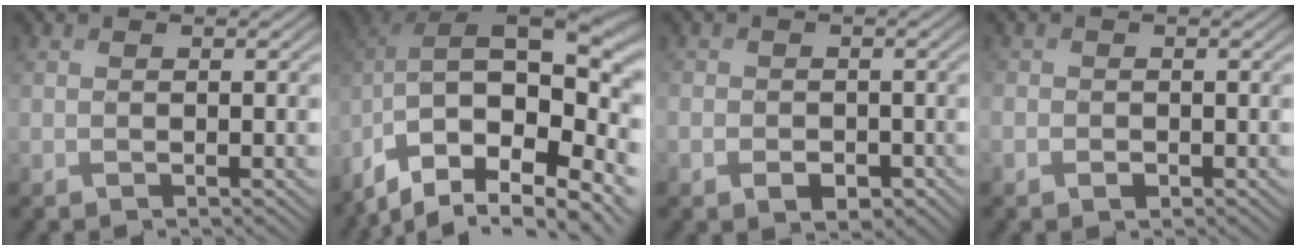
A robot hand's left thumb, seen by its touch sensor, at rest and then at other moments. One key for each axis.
{"total": 16.9, "fx": -9.6, "fy": 7.9, "fz": 11.4, "tx": -0.243, "ty": 0.002, "tz": -0.142}
{"total": 3.6, "fx": -1.4, "fy": 2.8, "fz": 1.7, "tx": -0.038, "ty": -0.015, "tz": -0.025}
{"total": 1.8, "fx": -0.7, "fy": 1.5, "fz": 0.8, "tx": -0.020, "ty": -0.008, "tz": -0.018}